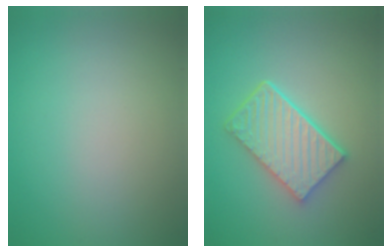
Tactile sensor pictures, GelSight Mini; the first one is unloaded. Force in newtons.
{"total": 5.5, "press": 4.3, "slide": 3.4}